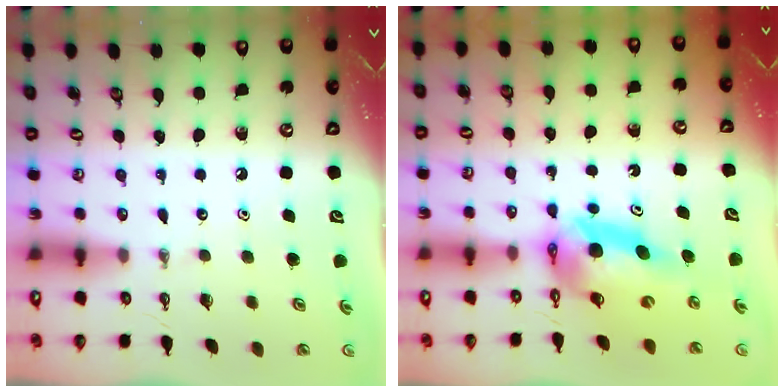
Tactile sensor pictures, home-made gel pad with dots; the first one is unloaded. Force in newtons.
{"total": 9.8, "press": 9.8, "slide": 1.0}